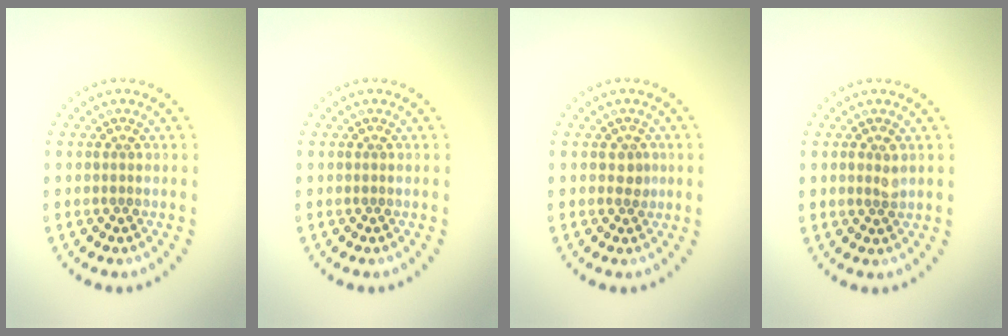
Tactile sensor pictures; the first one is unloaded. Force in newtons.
{"total": 0.0}
{"total": 1.1, "press": 1.0, "slide": 0.5}
{"total": 1.1, "press": 1.1, "slide": 0.1}